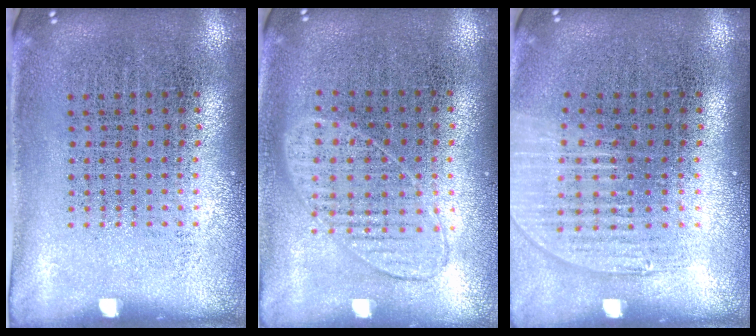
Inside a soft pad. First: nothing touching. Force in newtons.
{"total": 0.9, "press": 0.8, "slide": 0.3}
{"total": 1.2, "press": 1.1, "slide": 0.5}